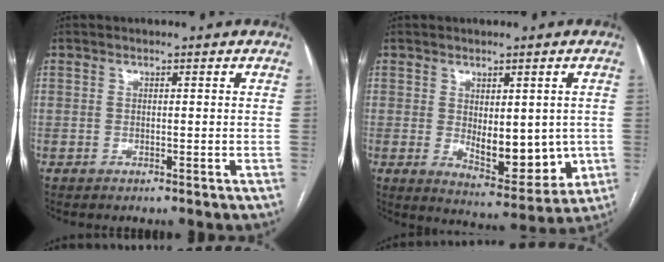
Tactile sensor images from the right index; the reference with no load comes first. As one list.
[{"total": 10.0, "force": [-0.6, 4.5, 8.9], "torque": [-0.116, -0.017, 0.009]}]